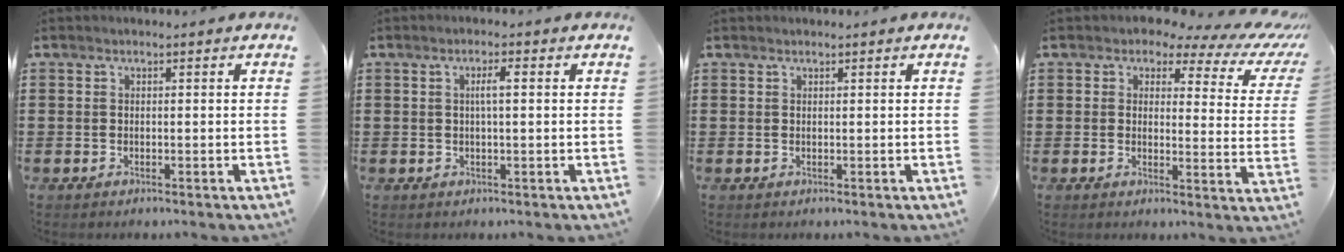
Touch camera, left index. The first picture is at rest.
{"total": 2.4, "force": [0.4, 0.4, 2.3], "torque": [-0.046, 0.003, 0.005]}
{"total": 0.0}
{"total": 3.8, "force": [2.7, 1.8, 2.1], "torque": [-0.044, -0.016, 0.036]}